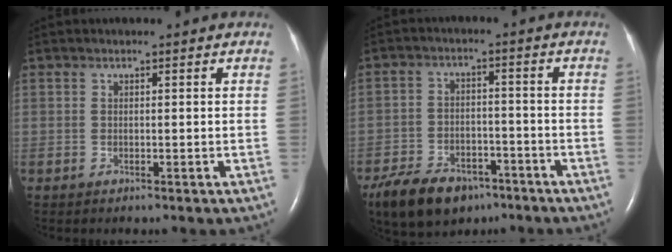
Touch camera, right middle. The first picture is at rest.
{"total": 12.2, "force": [-8.5, 6.6, 5.6], "torque": [-0.116, -0.005, -0.139]}